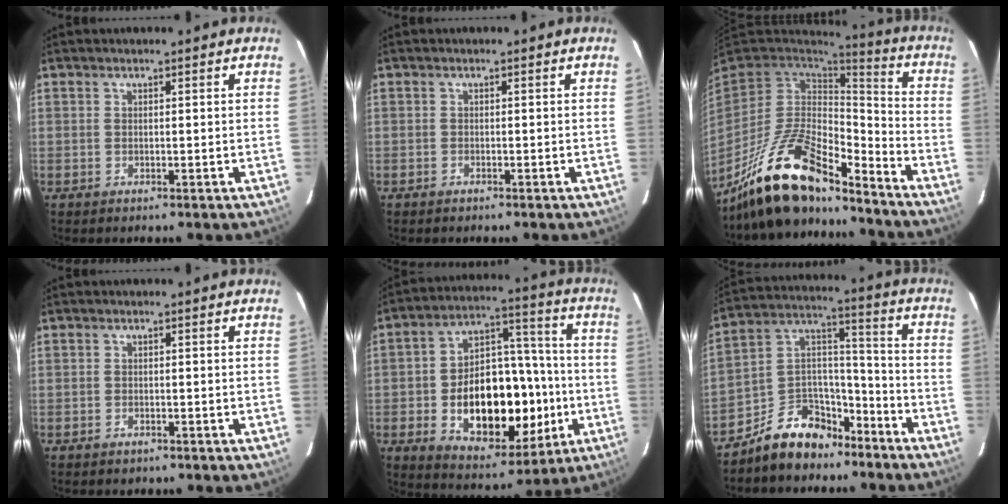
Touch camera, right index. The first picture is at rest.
{"total": 0.7, "force": [-0.6, 0.3, 0.1], "torque": [-0.003, 0.002, -0.012]}
{"total": 20.1, "force": [-15.1, 6.8, 11.5], "torque": [-0.242, -0.018, -0.269]}
{"total": 1.2, "force": [-0.9, 0.8, 0.2], "torque": [-0.006, 0.002, -0.013]}
{"total": 22.2, "force": [-5.3, 13.4, 16.9], "torque": [-0.302, 0.032, -0.058]}
{"total": 13.4, "force": [-9.7, 7.7, 5.0], "torque": [-0.102, 0.068, -0.153]}